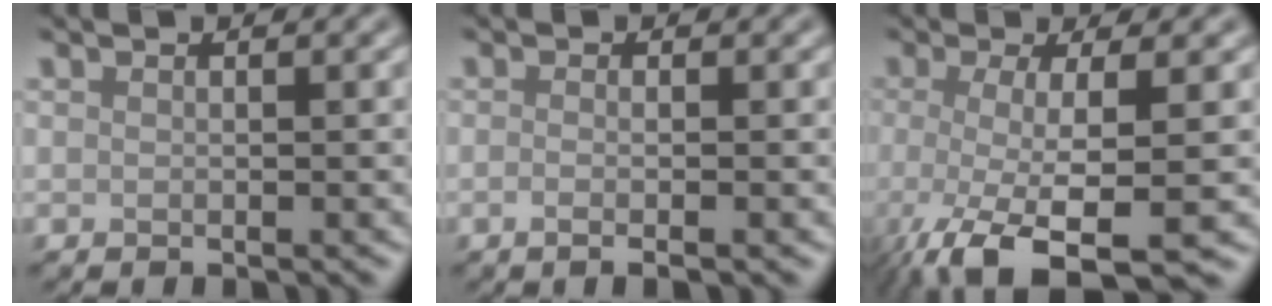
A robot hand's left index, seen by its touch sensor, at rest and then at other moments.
{"total": 1.9, "force": [-0.4, 0.7, 1.7], "torque": [-0.019, -0.005, -0.015]}
{"total": 8.4, "force": [-3.6, 2.2, 7.2], "torque": [-0.114, -0.020, -0.067]}